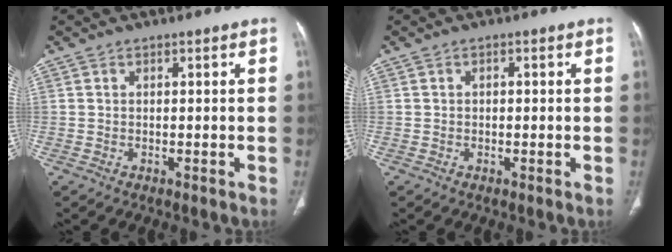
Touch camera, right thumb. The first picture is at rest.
{"total": 0.7, "force": [0.0, 0.5, 0.5], "torque": [-0.005, 0.001, -0.002]}